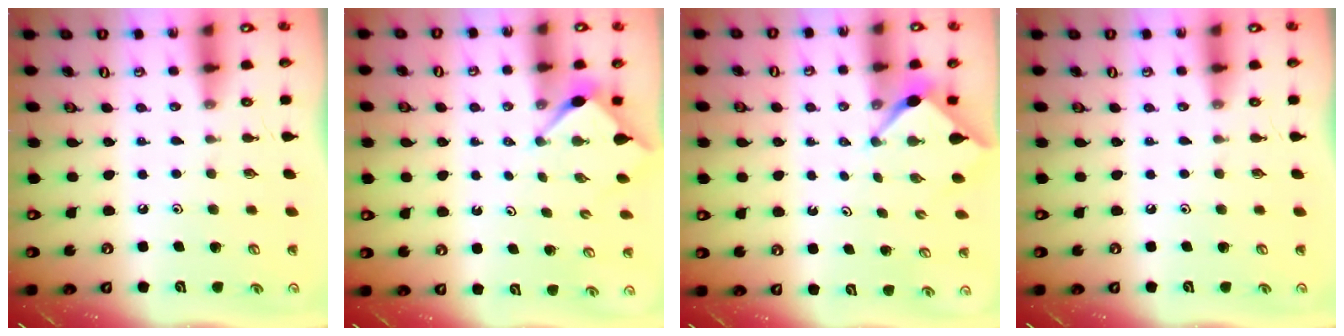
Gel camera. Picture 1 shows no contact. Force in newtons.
{"total": 2.6, "press": 2.6, "slide": 0.3}
{"total": 2.5, "press": 2.5, "slide": 0.3}
{"total": 0.0}